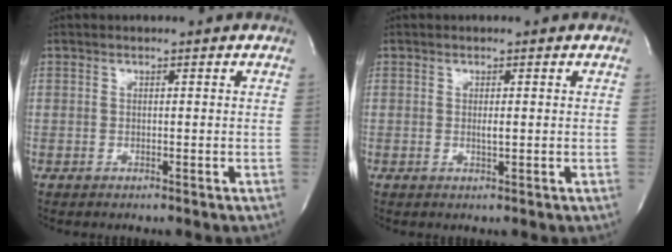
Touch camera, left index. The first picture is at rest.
{"total": 0.9, "force": [0.1, 0.1, 0.9], "torque": [-0.021, -0.003, 0.002]}